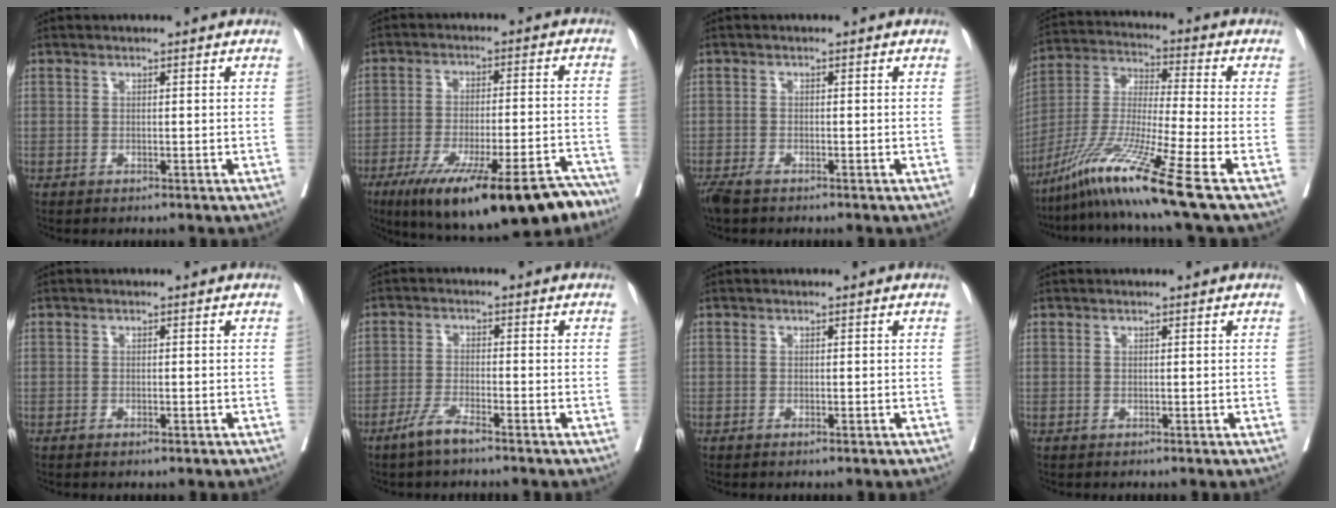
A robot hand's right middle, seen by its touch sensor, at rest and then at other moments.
{"total": 23.2, "force": [-17.2, 4.3, 15.0], "torque": [-0.175, -0.007, -0.249]}
{"total": 2.5, "force": [-1.9, 0.7, 1.5], "torque": [-0.029, -0.006, -0.034]}
{"total": 14.8, "force": [-9.5, -1.9, 11.2], "torque": [-0.234, -0.036, -0.177]}
{"total": 1.4, "force": [-0.8, 0.4, 1.0], "torque": [-0.016, -0.001, -0.009]}
{"total": 3.9, "force": [-3.0, 0.2, 2.5], "torque": [-0.054, -0.004, -0.059]}
{"total": 0.9, "force": [-0.5, 0.2, 0.7], "torque": [-0.012, -0.001, -0.006]}
{"total": 0.0}